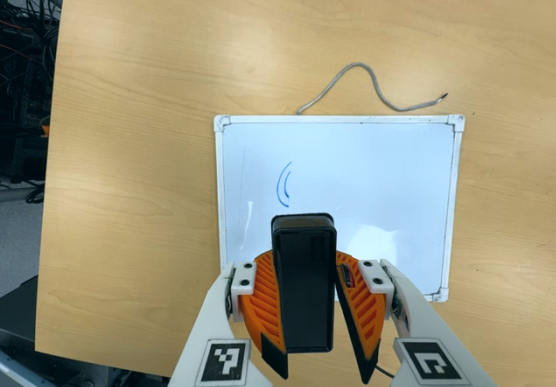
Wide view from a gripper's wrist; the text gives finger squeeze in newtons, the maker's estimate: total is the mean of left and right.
{"total": 9.6, "left": 9.5, "right": 9.7}